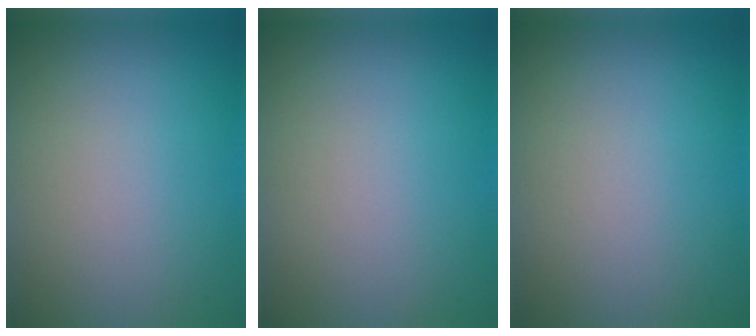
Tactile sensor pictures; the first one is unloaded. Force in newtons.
{"total": 0.0}
{"total": 0.0}